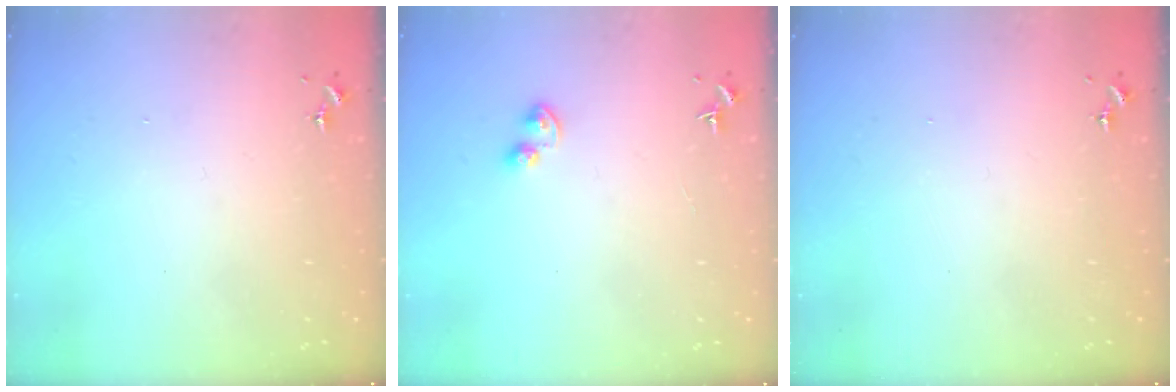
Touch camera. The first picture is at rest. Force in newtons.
{"total": 4.2, "press": 4.1, "slide": 0.8}
{"total": 0.0}